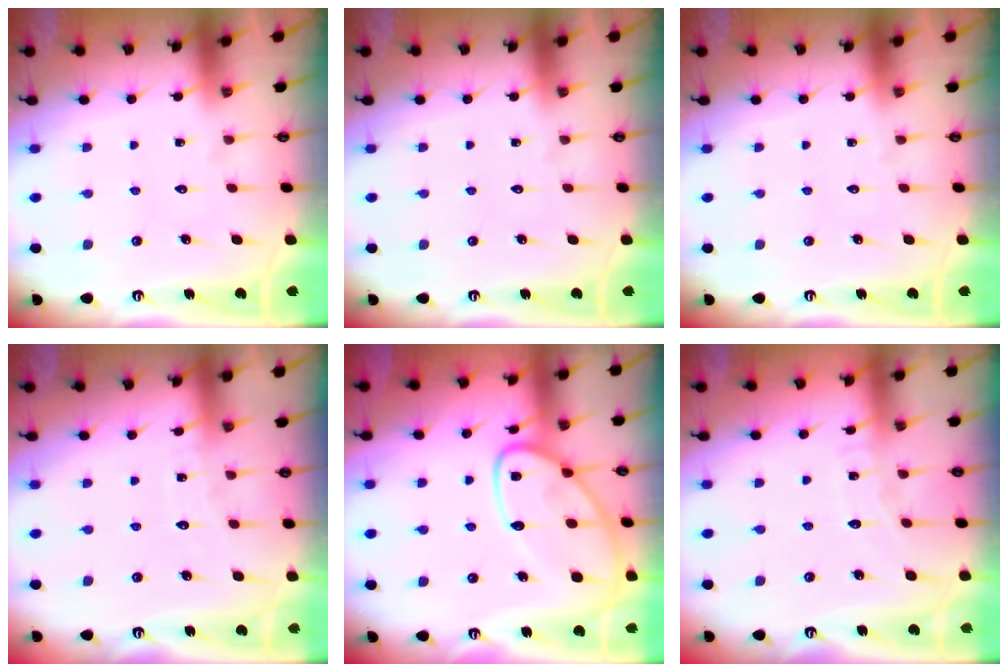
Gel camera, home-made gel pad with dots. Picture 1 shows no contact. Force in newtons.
{"total": 0.0}
{"total": 0.0}
{"total": 3.2, "press": 3.2, "slide": 0.3}
{"total": 15.2, "press": 15.1, "slide": 1.0}
{"total": 5.7, "press": 5.7, "slide": 0.5}